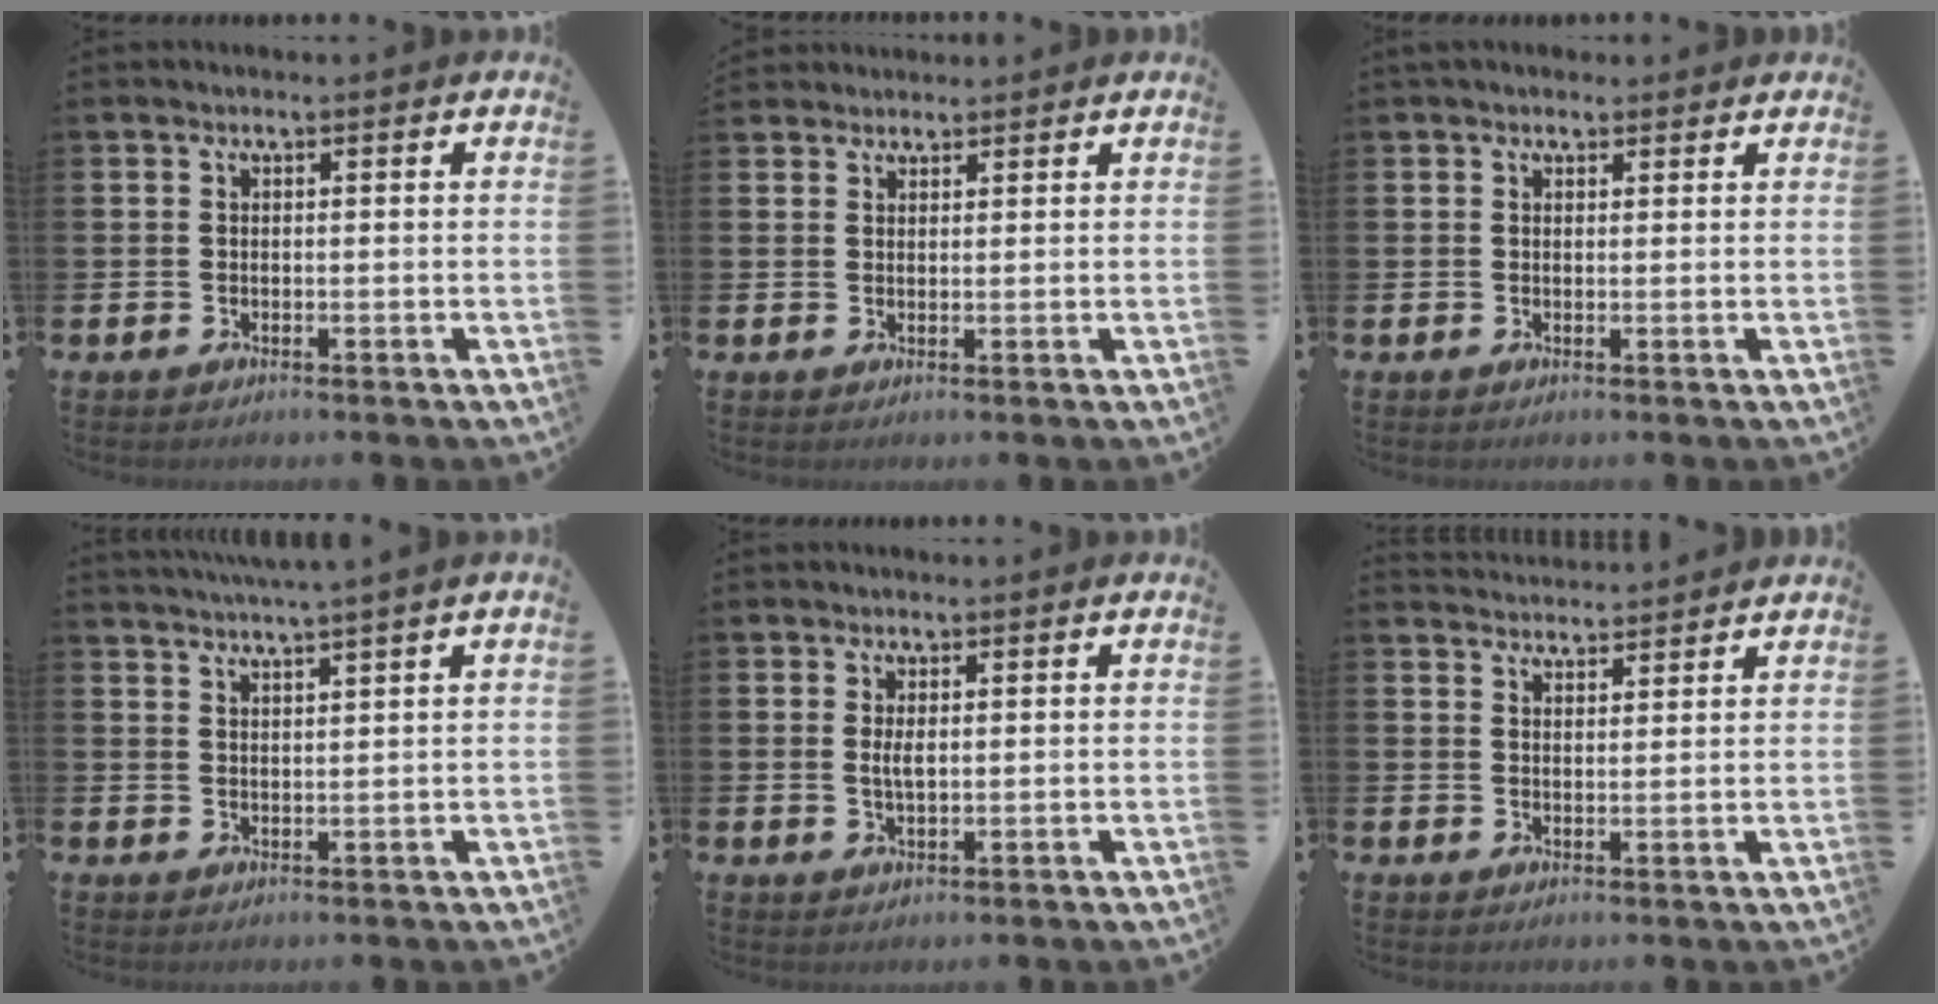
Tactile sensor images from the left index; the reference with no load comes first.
{"total": 2.1, "force": [2.0, 0.7, -0.1], "torque": [0.004, -0.006, 0.037]}
{"total": 1.5, "force": [1.2, 0.8, 0.2], "torque": [0.000, 0.006, 0.022]}
{"total": 2.7, "force": [2.5, -1.1, 0.4], "torque": [-0.017, -0.007, 0.047]}
{"total": 2.0, "force": [0.4, 0.7, 1.8], "torque": [-0.037, 0.002, 0.006]}
{"total": 3.4, "force": [3.4, 0.3, -0.3], "torque": [-0.002, -0.018, 0.062]}